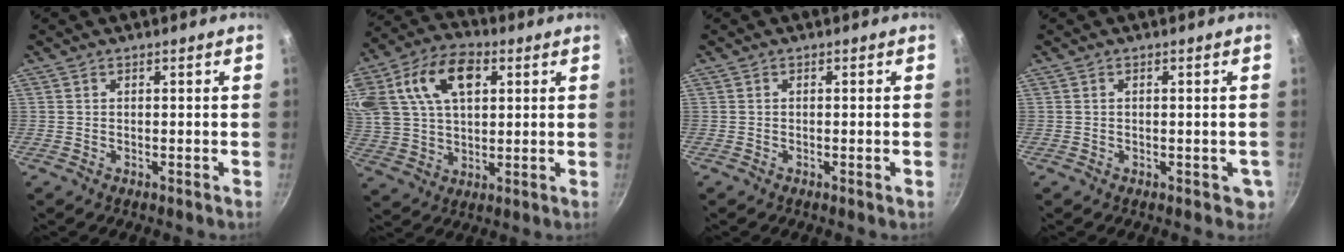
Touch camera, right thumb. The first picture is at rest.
{"total": 21.5, "force": [7.2, 13.8, 14.7], "torque": [-0.302, 0.024, 0.128]}
{"total": 0.8, "force": [-0.2, -0.1, 0.8], "torque": [-0.018, 0.000, -0.005]}
{"total": 2.7, "force": [-0.4, 1.5, 2.2], "torque": [-0.018, -0.001, -0.002]}